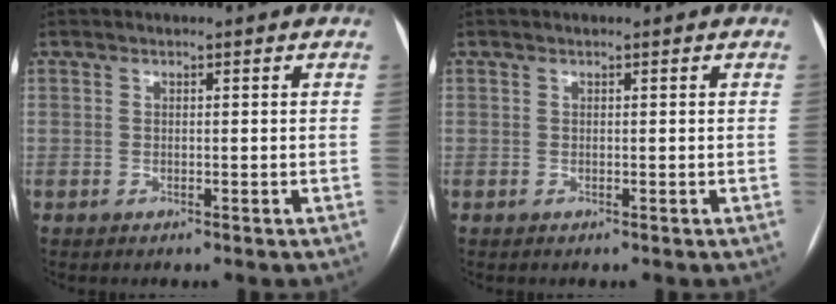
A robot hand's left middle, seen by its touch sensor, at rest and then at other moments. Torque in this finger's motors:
{"motor_torque": [-0.14, -0.22, 0.11, 0.02]}